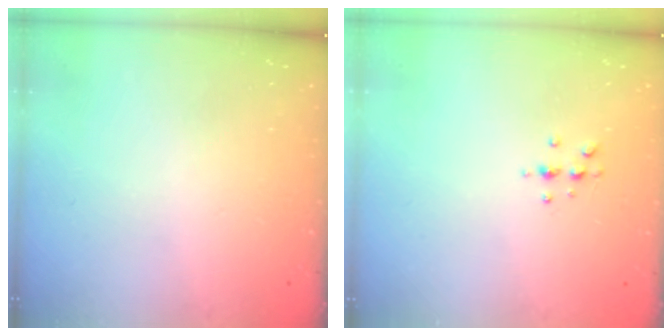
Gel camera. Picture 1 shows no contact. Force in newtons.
{"total": 5.0, "press": 4.9, "slide": 0.9}